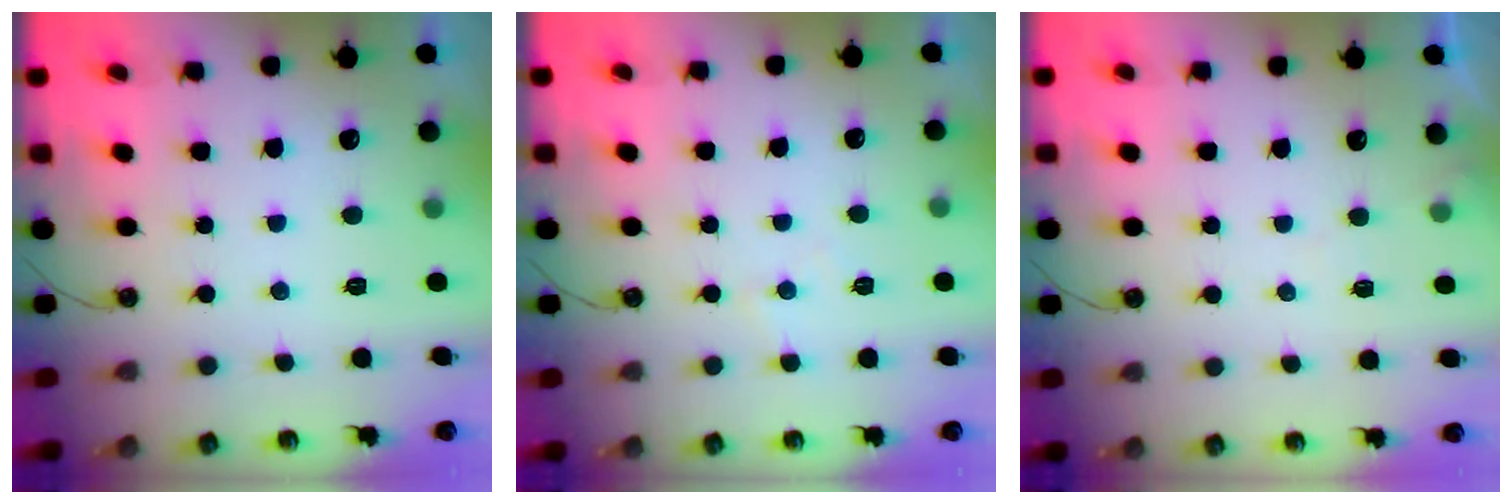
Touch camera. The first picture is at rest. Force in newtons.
{"total": 5.5, "press": 5.4, "slide": 0.8}
{"total": 4.2, "press": 4.1, "slide": 0.6}